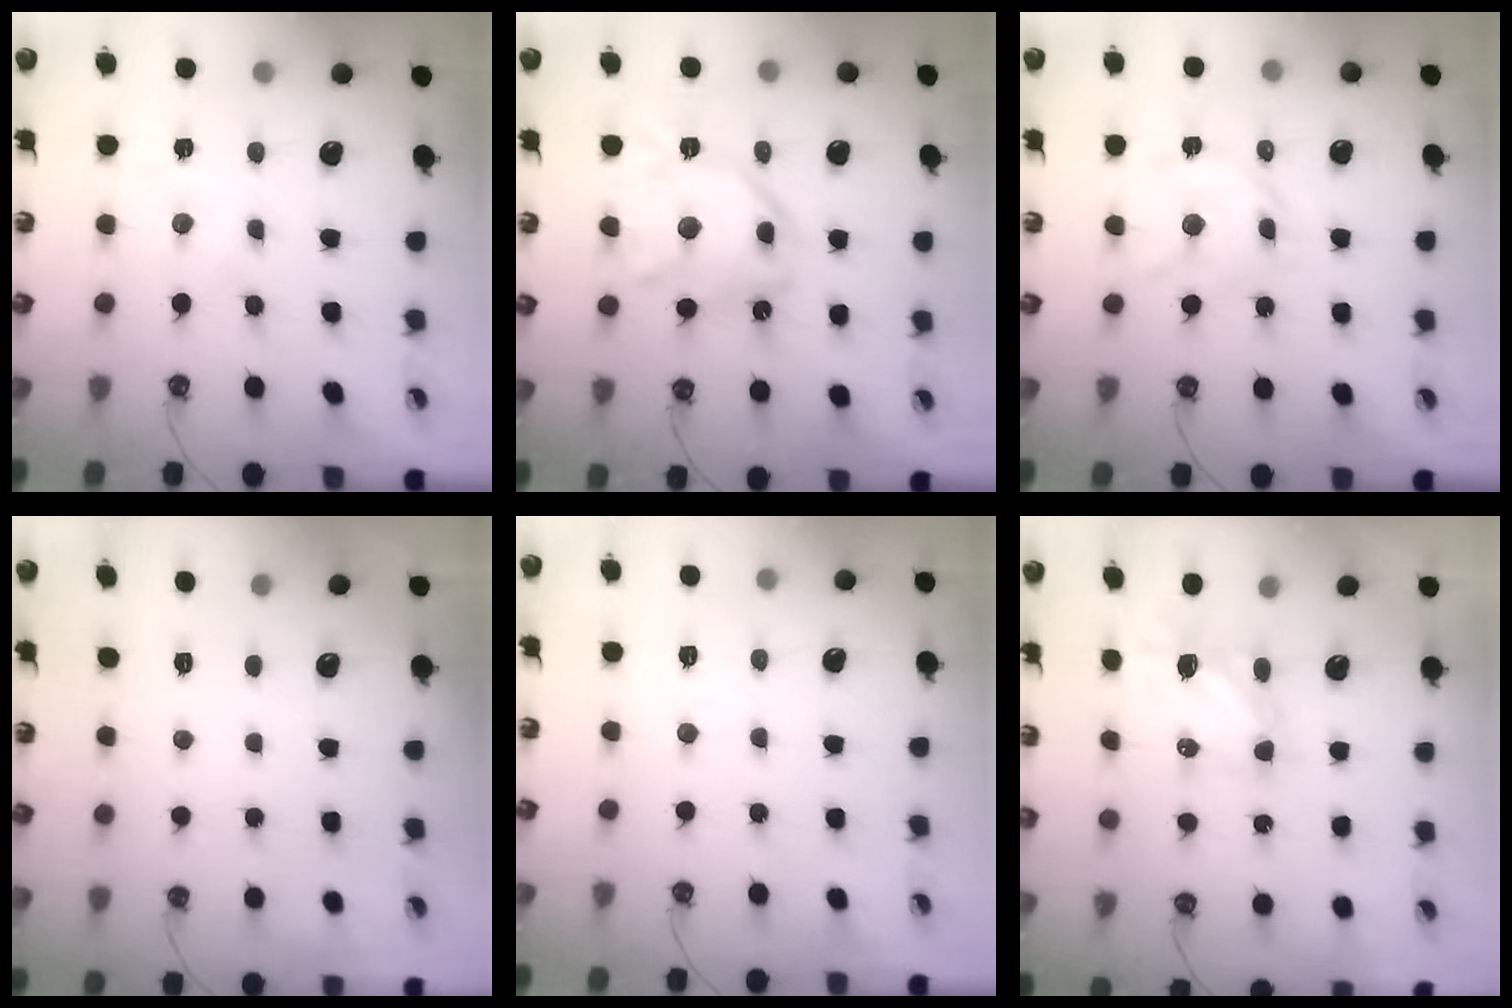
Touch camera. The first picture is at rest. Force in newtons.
{"total": 17.7, "press": 17.6, "slide": 1.7}
{"total": 11.4, "press": 11.4, "slide": 0.7}
{"total": 0.0}
{"total": 3.1, "press": 3.0, "slide": 0.6}
{"total": 5.8, "press": 5.8, "slide": 0.4}